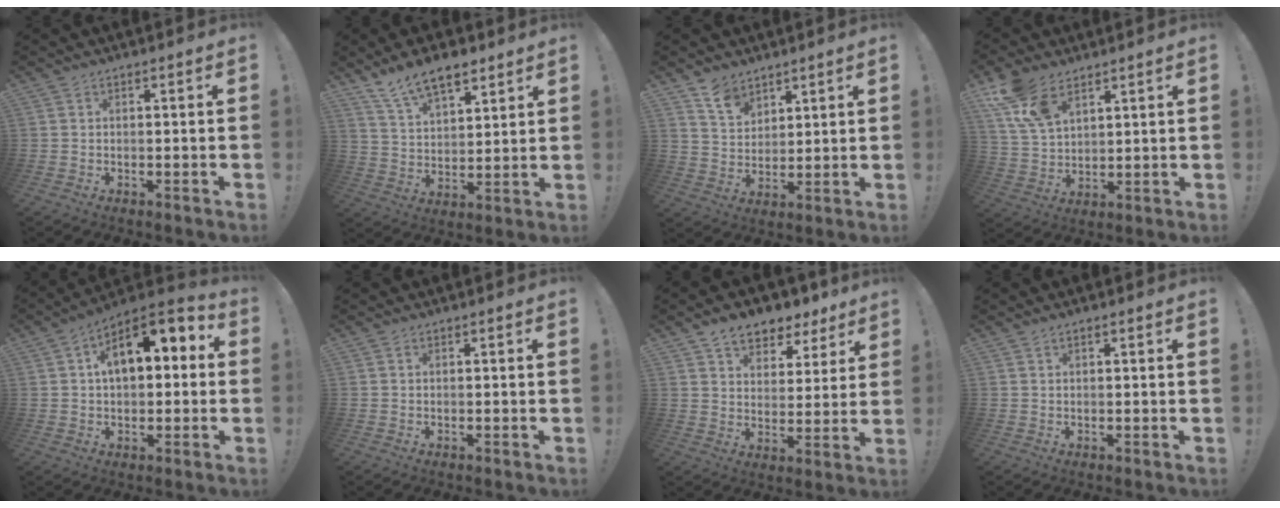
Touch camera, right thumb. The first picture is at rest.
{"total": 11.8, "force": [8.8, 5.2, 5.9], "torque": [-0.098, -0.047, 0.163]}
{"total": 8.4, "force": [6.5, 4.8, 2.5], "torque": [-0.051, -0.041, 0.125]}
{"total": 11.8, "force": [7.7, 6.1, 6.5], "torque": [-0.129, -0.027, 0.153]}
{"total": 13.0, "force": [4.0, 7.7, 9.7], "torque": [-0.143, -0.006, 0.071]}
{"total": 0.0}
{"total": 9.6, "force": [7.1, 5.4, 3.5], "torque": [-0.047, -0.050, 0.132]}
{"total": 0.8, "force": [0.6, 0.2, 0.5], "torque": [-0.012, 0.001, 0.012]}